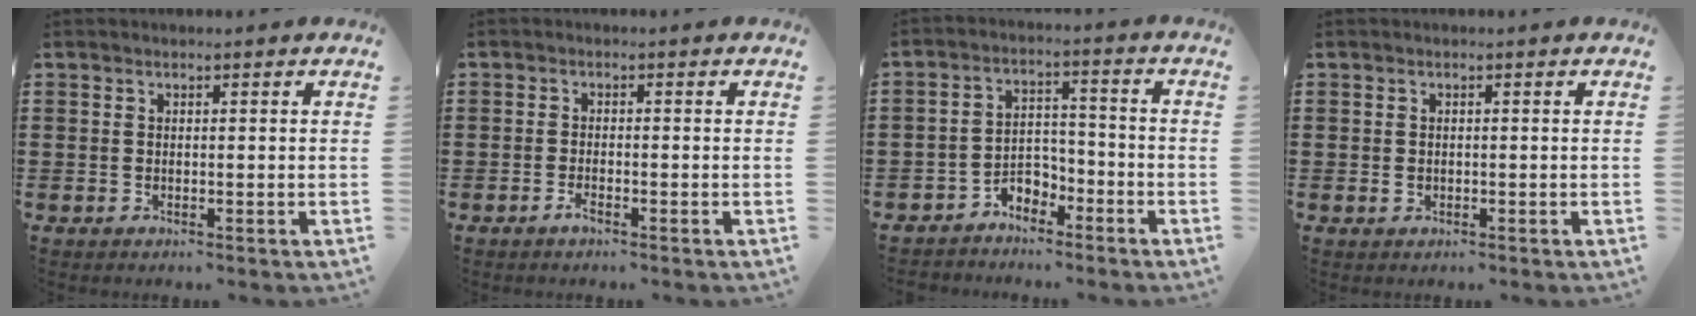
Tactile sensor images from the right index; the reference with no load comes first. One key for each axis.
{"total": 1.4, "fx": -1.0, "fy": 0.1, "fz": 1.0, "tx": -0.028, "ty": -0.011, "tz": -0.018}
{"total": 3.8, "fx": -3.1, "fy": 2.1, "fz": 0.9, "tx": -0.022, "ty": 0.014, "tz": -0.062}
{"total": 0.8, "fx": -0.3, "fy": 0.5, "fz": 0.5, "tx": -0.012, "ty": 0.001, "tz": -0.006}